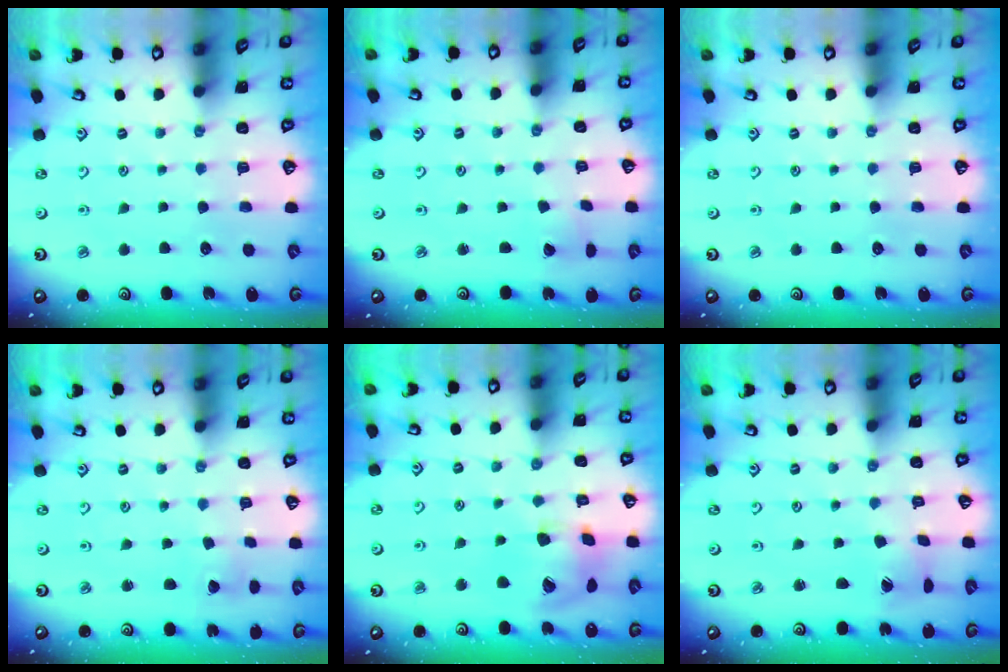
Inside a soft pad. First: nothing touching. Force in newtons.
{"total": 1.7, "press": 1.7, "slide": 0.3}
{"total": 0.0}
{"total": 2.2, "press": 2.2, "slide": 0.1}
{"total": 15.7, "press": 15.5, "slide": 2.3}
{"total": 2.2, "press": 2.2, "slide": 0.3}